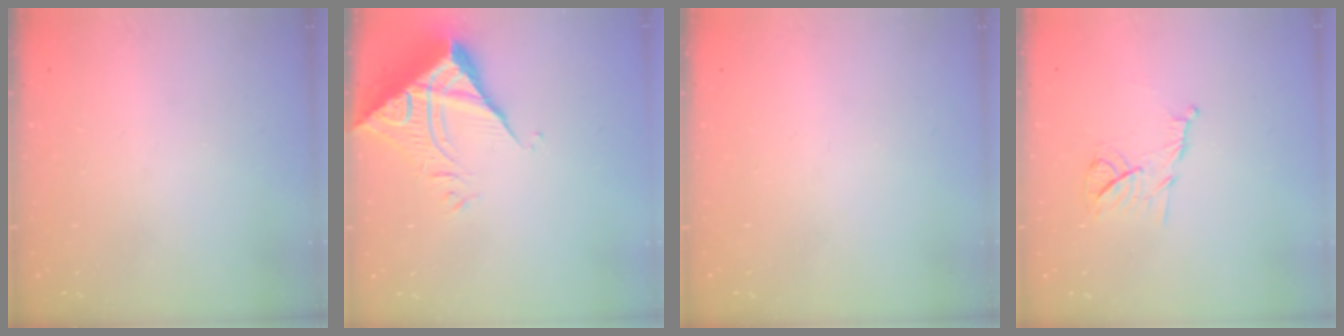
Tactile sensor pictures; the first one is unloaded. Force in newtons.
{"total": 9.0, "press": 8.9, "slide": 0.8}
{"total": 0.0}
{"total": 8.6, "press": 8.6, "slide": 0.7}